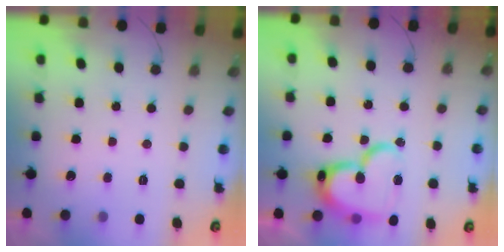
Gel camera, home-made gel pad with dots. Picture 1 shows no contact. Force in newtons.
{"total": 21.3, "press": 21.3, "slide": 1.9}